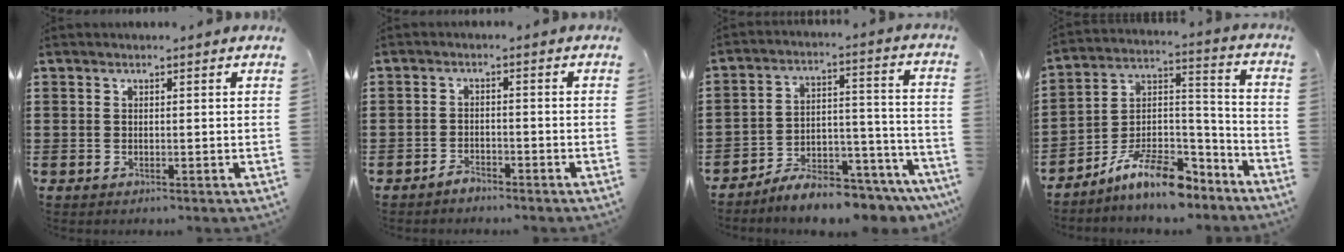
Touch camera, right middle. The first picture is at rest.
{"total": 2.1, "force": [-2.0, 0.5, 0.4], "torque": [-0.012, 0.003, -0.041]}
{"total": 6.7, "force": [-6.4, 1.0, 1.7], "torque": [-0.027, 0.015, -0.123]}
{"total": 10.6, "force": [-8.8, 2.5, 5.5], "torque": [-0.105, 0.019, -0.173]}